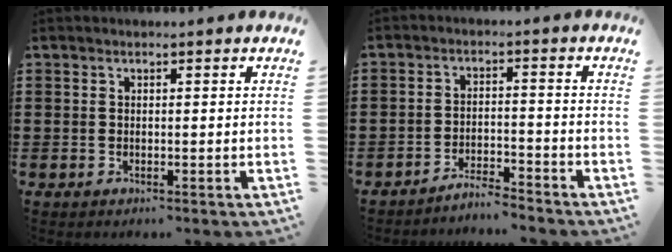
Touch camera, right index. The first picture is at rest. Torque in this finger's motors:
{"motor_torque": [0.13, 1.15, -0.01, -0.03]}